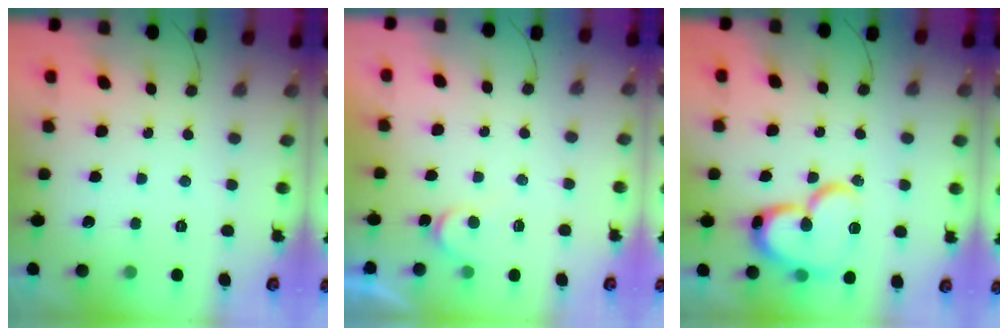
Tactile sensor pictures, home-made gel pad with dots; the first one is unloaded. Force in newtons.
{"total": 4.5, "press": 4.5, "slide": 0.4}
{"total": 18.1, "press": 18.0, "slide": 1.8}